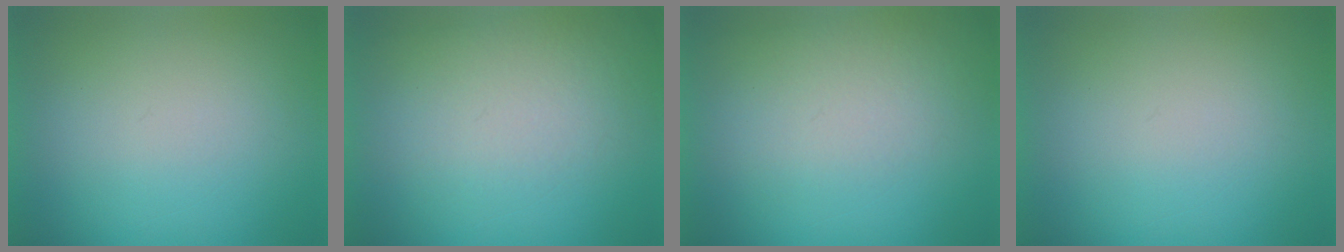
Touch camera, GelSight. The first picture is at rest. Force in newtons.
{"total": 3.6}
{"total": 3.5}
{"total": 0.0}